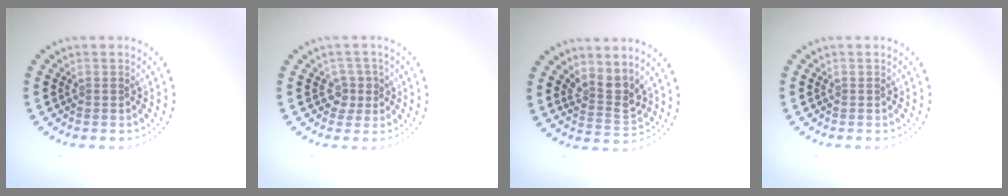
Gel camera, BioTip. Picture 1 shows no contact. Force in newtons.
{"total": 1.6, "press": 1.3, "slide": 0.9}
{"total": 2.8, "press": 1.9, "slide": 2.0}
{"total": 0.0}